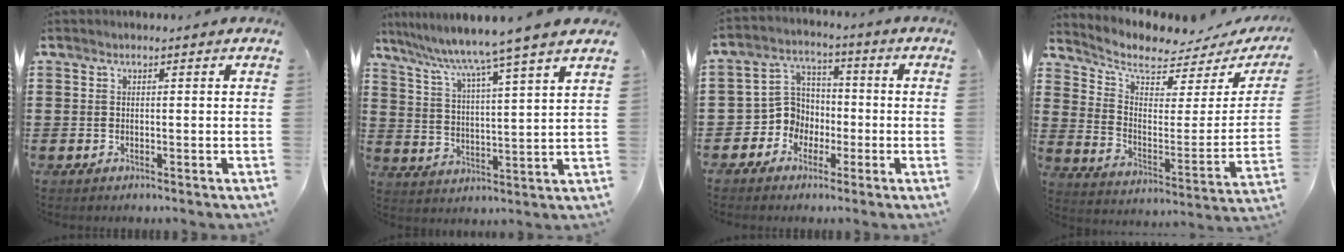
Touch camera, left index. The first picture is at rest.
{"total": 6.6, "force": [5.6, -1.8, 2.9], "torque": [-0.081, -0.049, 0.085]}
{"total": 6.7, "force": [-1.9, 6.1, 2.0], "torque": [-0.076, 0.005, -0.043]}
{"total": 5.0, "force": [4.3, 1.5, 2.0], "torque": [-0.068, -0.040, 0.071]}